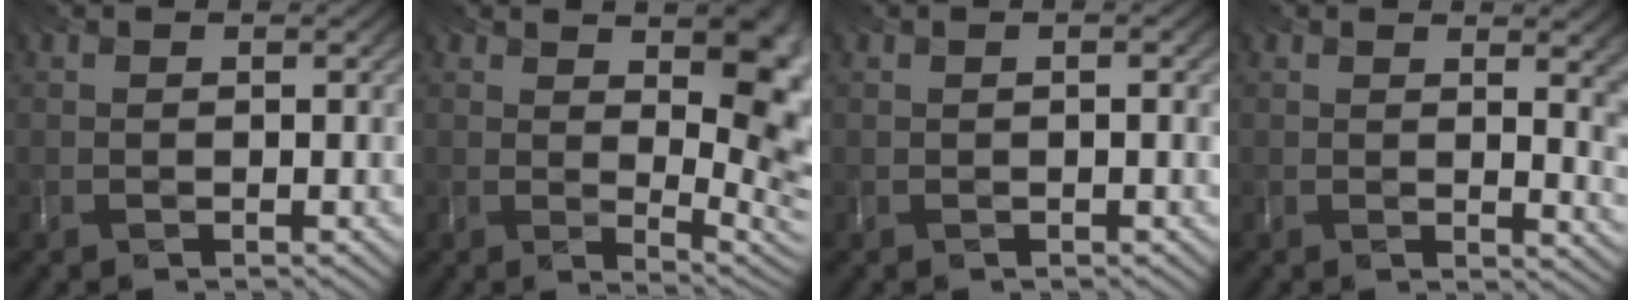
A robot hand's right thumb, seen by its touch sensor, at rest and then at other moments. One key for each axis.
{"total": 11.4, "fx": 2.9, "fy": 4.4, "fz": 10.1, "tx": -0.117, "ty": 0.014, "tz": 0.036}
{"total": 1.5, "fx": -0.2, "fy": 0.3, "fz": 1.5, "tx": -0.018, "ty": 0.005, "tz": -0.004}
{"total": 8.6, "fx": 2.1, "fy": 3.6, "fz": 7.6, "tx": -0.076, "ty": 0.019, "tz": 0.020}